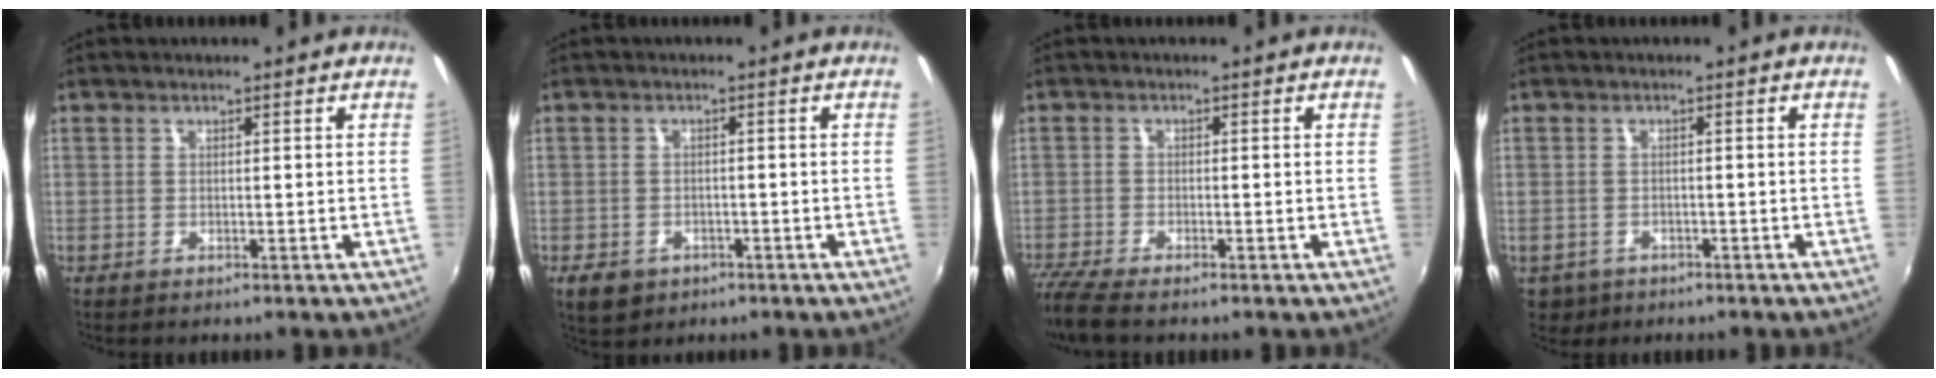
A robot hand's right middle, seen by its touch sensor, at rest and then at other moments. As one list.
[{"total": 5.3, "force": [-2.8, 3.8, 2.4], "torque": [-0.059, -0.008, -0.039]}, {"total": 5.9, "force": [-5.0, 0.8, 3.0], "torque": [-0.087, -0.025, -0.094]}, {"total": 4.3, "force": [-1.9, 3.5, 1.6], "torque": [-0.042, -0.006, -0.023]}]